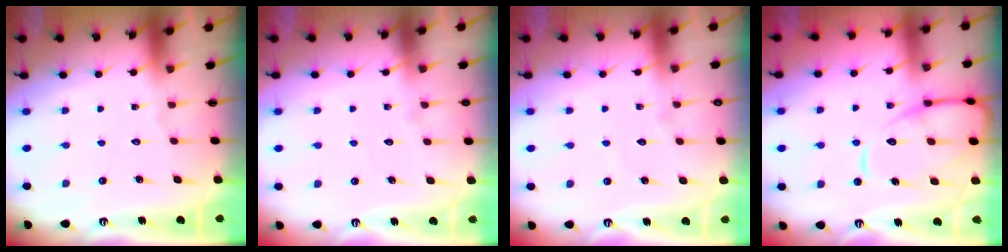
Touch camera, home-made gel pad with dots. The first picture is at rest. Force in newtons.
{"total": 4.8, "press": 4.8, "slide": 0.6}
{"total": 3.3, "press": 3.3, "slide": 0.3}
{"total": 12.2, "press": 12.1, "slide": 1.6}